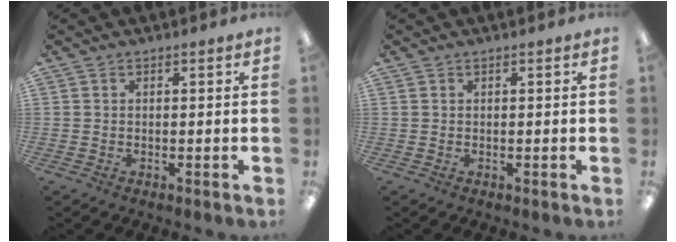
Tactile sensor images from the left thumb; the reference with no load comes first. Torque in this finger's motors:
{"motor_torque": [0.00, 0.00, -0.06, -0.05, 0.00]}